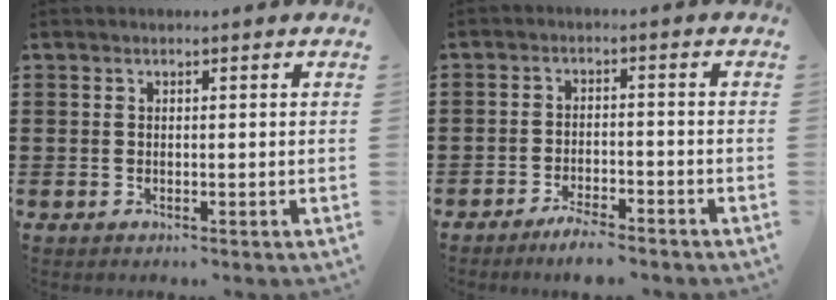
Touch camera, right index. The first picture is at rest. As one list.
[{"total": 3.5, "force": [-3.3, 0.3, 1.0], "torque": [-0.021, 0.006, -0.067]}]